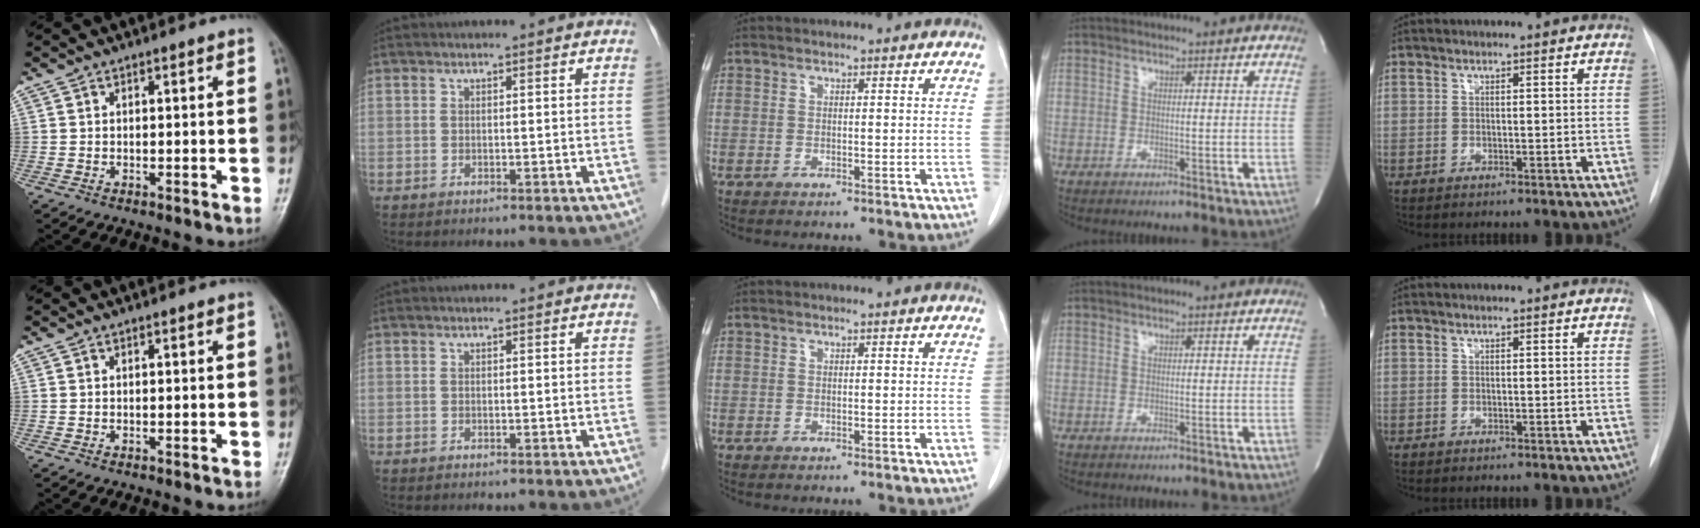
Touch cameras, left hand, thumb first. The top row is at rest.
{}